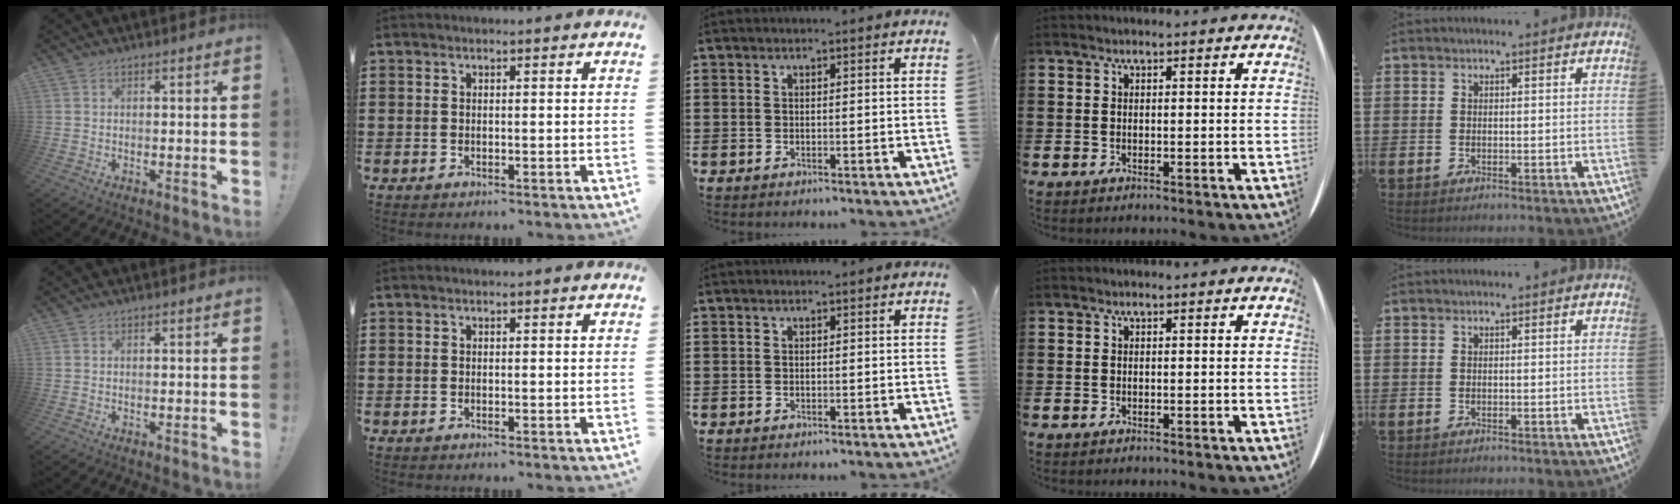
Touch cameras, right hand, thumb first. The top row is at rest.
{}